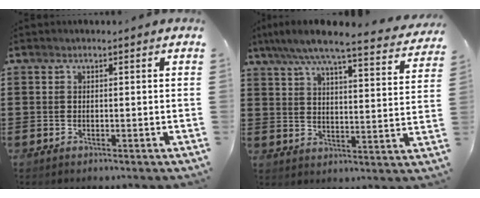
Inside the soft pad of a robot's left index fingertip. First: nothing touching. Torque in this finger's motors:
{"motor_torque": [2.14, 0.00, 0.58, 0.21]}